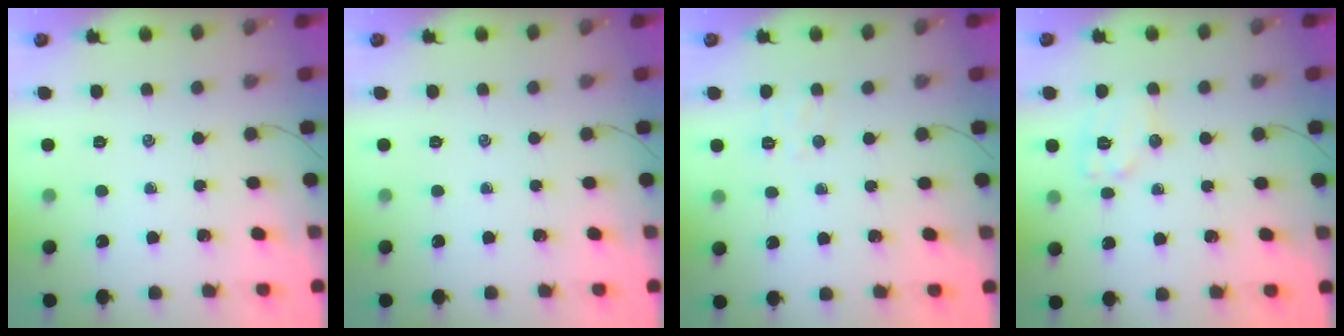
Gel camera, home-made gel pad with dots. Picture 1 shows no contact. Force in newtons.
{"total": 0.0}
{"total": 4.7, "press": 4.5, "slide": 1.1}
{"total": 8.0, "press": 8.0, "slide": 0.3}